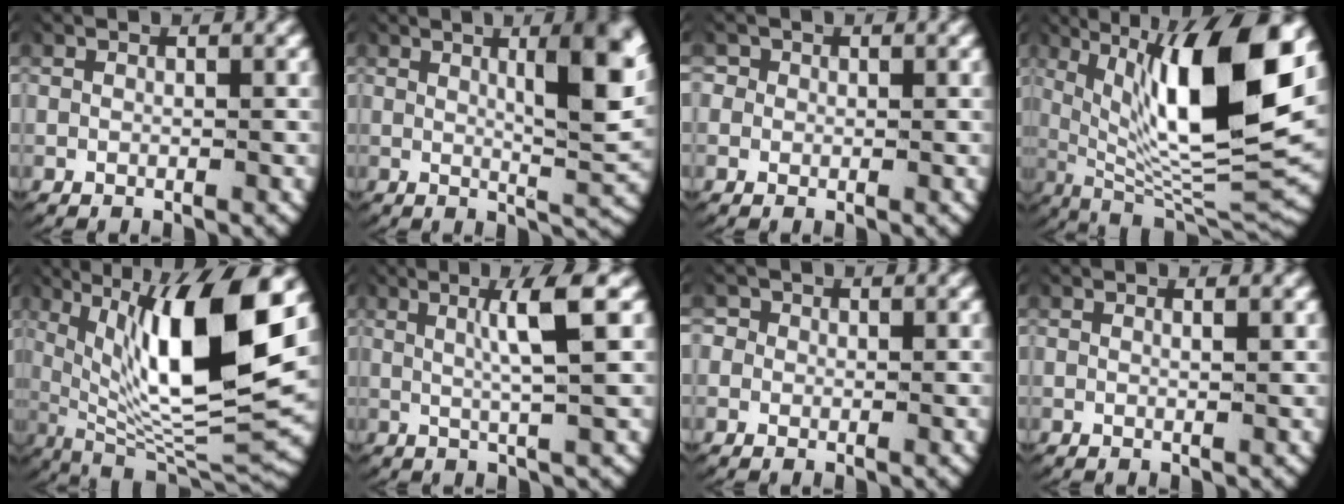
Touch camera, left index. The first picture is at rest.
{"total": 7.6, "force": [2.5, 1.8, 7.0], "torque": [-0.094, 0.000, 0.039]}
{"total": 2.2, "force": [0.6, 2.0, 0.5], "torque": [-0.016, 0.001, 0.004]}
{"total": 15.9, "force": [2.6, 6.8, 14.1], "torque": [-0.225, -0.014, 0.053]}
{"total": 15.9, "force": [2.3, 7.3, 13.9], "torque": [-0.233, -0.022, 0.053]}
{"total": 3.9, "force": [1.3, -0.3, 3.6], "torque": [-0.063, 0.003, 0.025]}
{"total": 2.4, "force": [0.5, 2.3, 0.6], "torque": [-0.017, 0.003, -0.001]}
{"total": 0.6, "force": [0.4, -0.2, 0.5], "torque": [-0.010, -0.006, 0.009]}